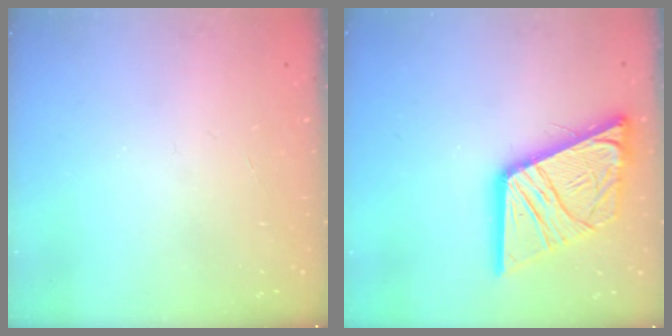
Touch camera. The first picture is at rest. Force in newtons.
{"total": 23.1, "press": 23.0, "slide": 2.6}